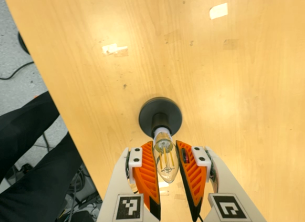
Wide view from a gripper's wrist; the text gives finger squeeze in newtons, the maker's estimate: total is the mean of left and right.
{"total": 13.0, "left": 13.5, "right": 12.4}